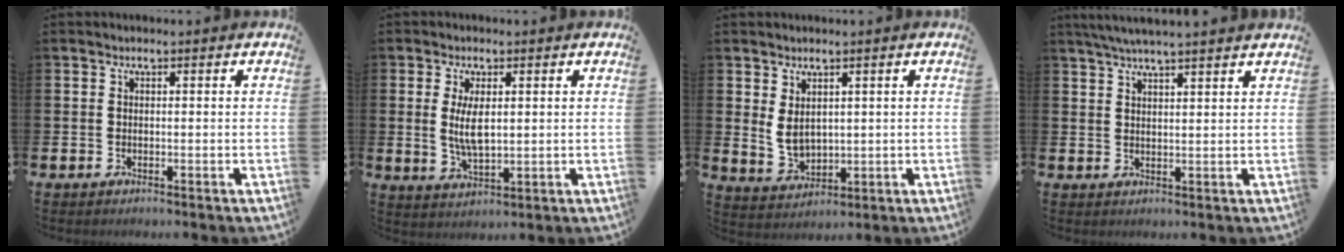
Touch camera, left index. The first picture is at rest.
{"total": 4.8, "force": [1.2, 1.9, 4.3], "torque": [-0.071, -0.003, 0.018]}
{"total": 3.6, "force": [2.0, 2.0, 2.2], "torque": [-0.031, -0.010, 0.033]}
{"total": 4.1, "force": [3.8, -0.3, 1.3], "torque": [-0.044, -0.005, 0.072]}